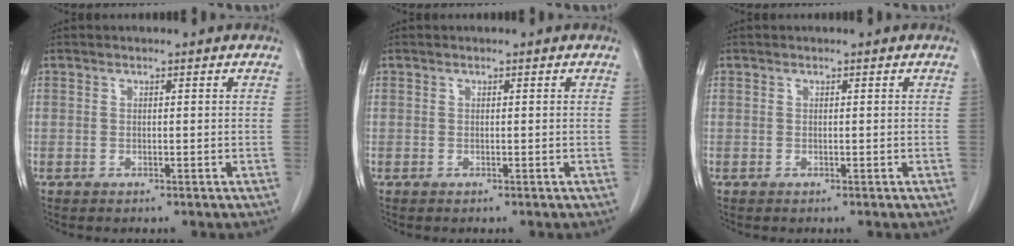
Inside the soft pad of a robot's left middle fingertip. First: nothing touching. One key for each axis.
{"total": 0.0}
{"total": 0.0}